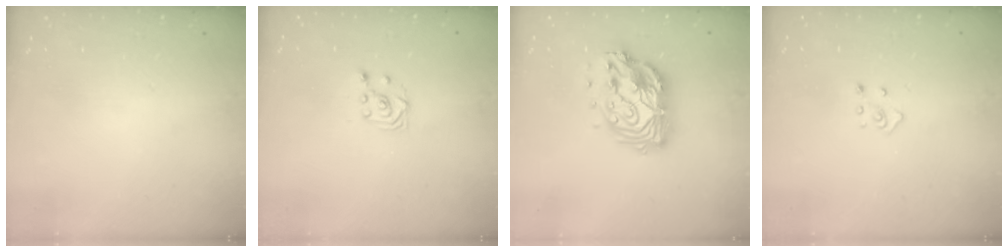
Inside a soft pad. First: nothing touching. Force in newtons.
{"total": 3.2, "press": 2.9, "slide": 1.2}
{"total": 15.1, "press": 15.0, "slide": 1.2}
{"total": 2.8, "press": 2.8, "slide": 0.3}